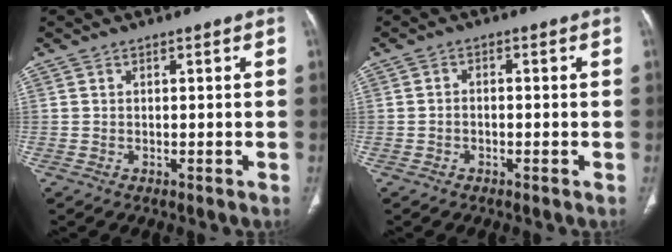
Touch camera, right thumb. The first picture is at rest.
{"total": 1.3, "force": [-0.5, 0.9, 0.7], "torque": [-0.009, 0.007, -0.011]}